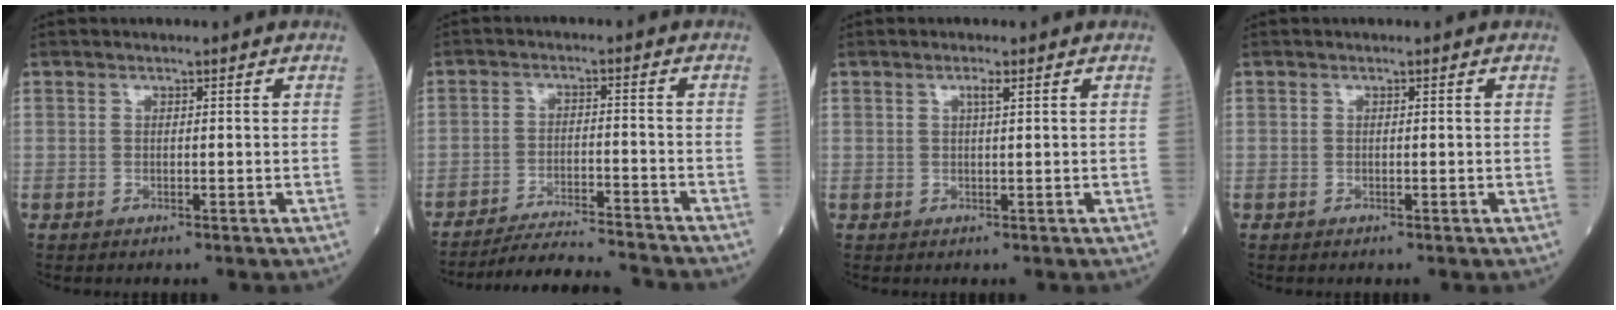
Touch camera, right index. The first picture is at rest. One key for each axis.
{"total": 12.3, "fx": -11.8, "fy": -0.1, "fz": 3.3, "tx": -0.047, "ty": -0.012, "tz": -0.178}
{"total": 1.2, "fx": 0.6, "fy": -0.1, "fz": 1.1, "tx": -0.021, "ty": 0.000, "tz": 0.010}
{"total": 0.0}